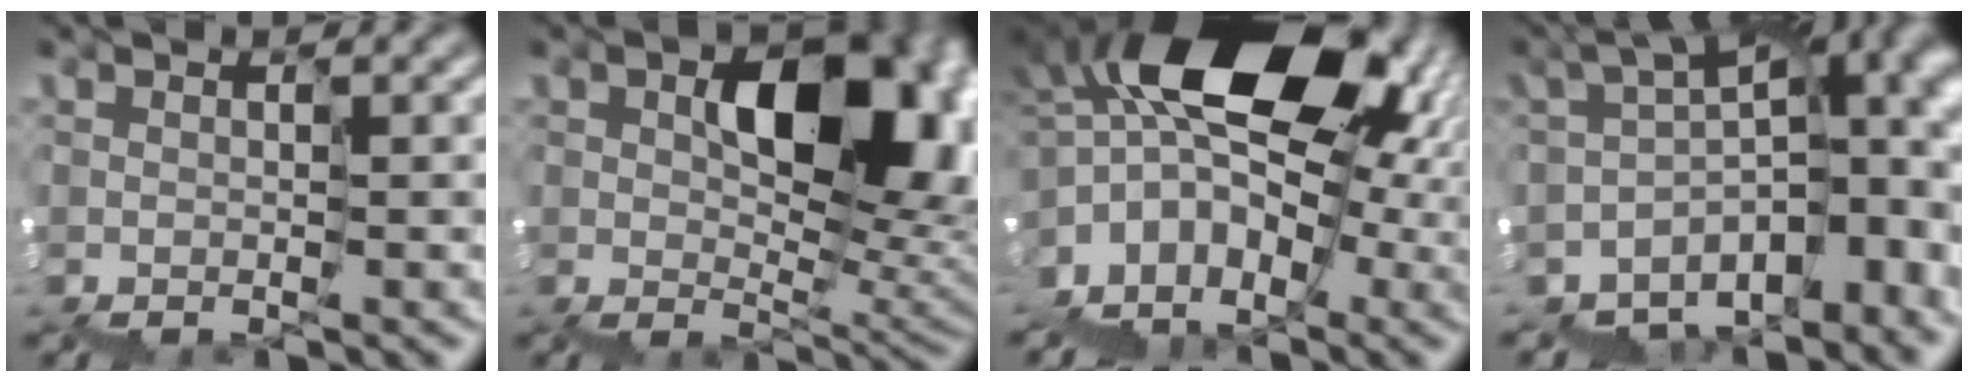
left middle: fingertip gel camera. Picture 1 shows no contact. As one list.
[{"total": 11.2, "force": [1.8, 7.4, 8.2], "torque": [-0.102, -0.017, 0.046]}, {"total": 11.5, "force": [-0.9, 7.5, 8.7], "torque": [-0.135, 0.026, -0.019]}, {"total": 12.6, "force": [-4.8, 6.5, 9.6], "torque": [-0.142, -0.025, -0.048]}]